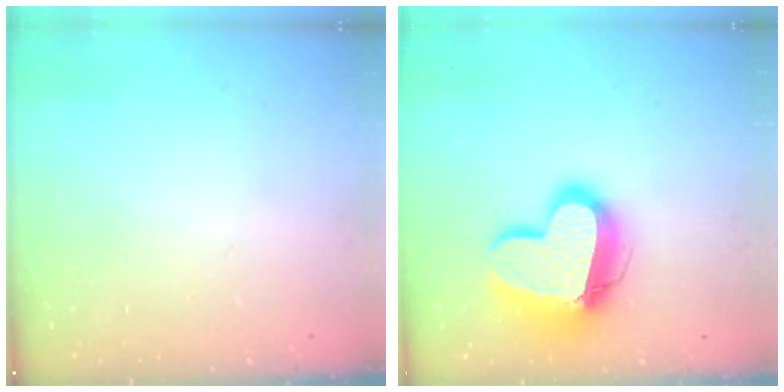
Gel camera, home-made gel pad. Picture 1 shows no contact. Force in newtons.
{"total": 16.8, "press": 16.7, "slide": 1.8}